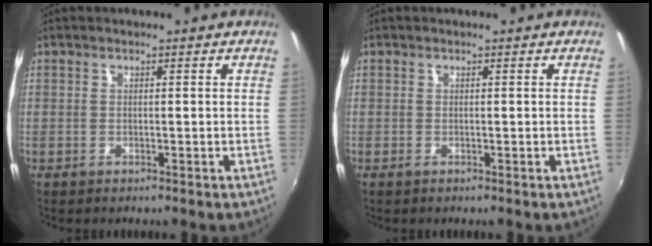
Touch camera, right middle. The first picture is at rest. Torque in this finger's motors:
{"motor_torque": [-0.43, 0.33, -0.05, 0.00]}